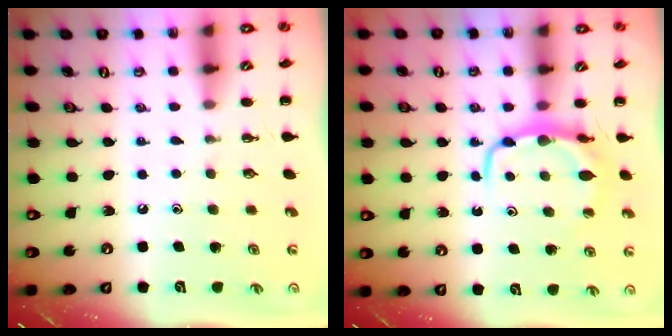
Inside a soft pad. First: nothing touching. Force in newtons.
{"total": 6.6, "press": 6.5, "slide": 0.8}